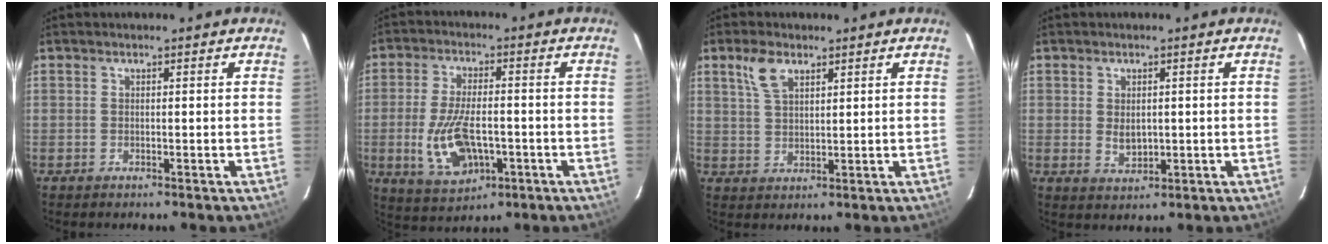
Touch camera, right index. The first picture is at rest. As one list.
[{"total": 11.3, "force": [-3.0, 5.4, 9.4], "torque": [-0.197, -0.011, -0.045]}, {"total": 5.4, "force": [3.2, 2.8, 3.4], "torque": [-0.071, 0.012, 0.064]}, {"total": 3.4, "force": [0.1, 2.4, 2.5], "torque": [-0.043, -0.005, 0.008]}]